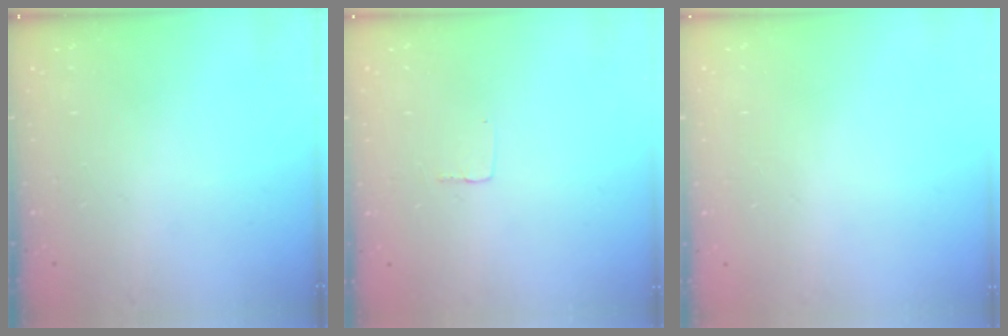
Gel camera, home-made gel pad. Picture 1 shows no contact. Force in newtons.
{"total": 1.9, "press": 1.9, "slide": 0.1}
{"total": 0.0}